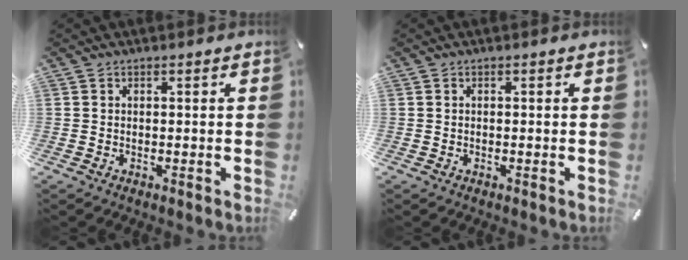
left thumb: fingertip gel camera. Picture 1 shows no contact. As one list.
[{"total": 0.0}]